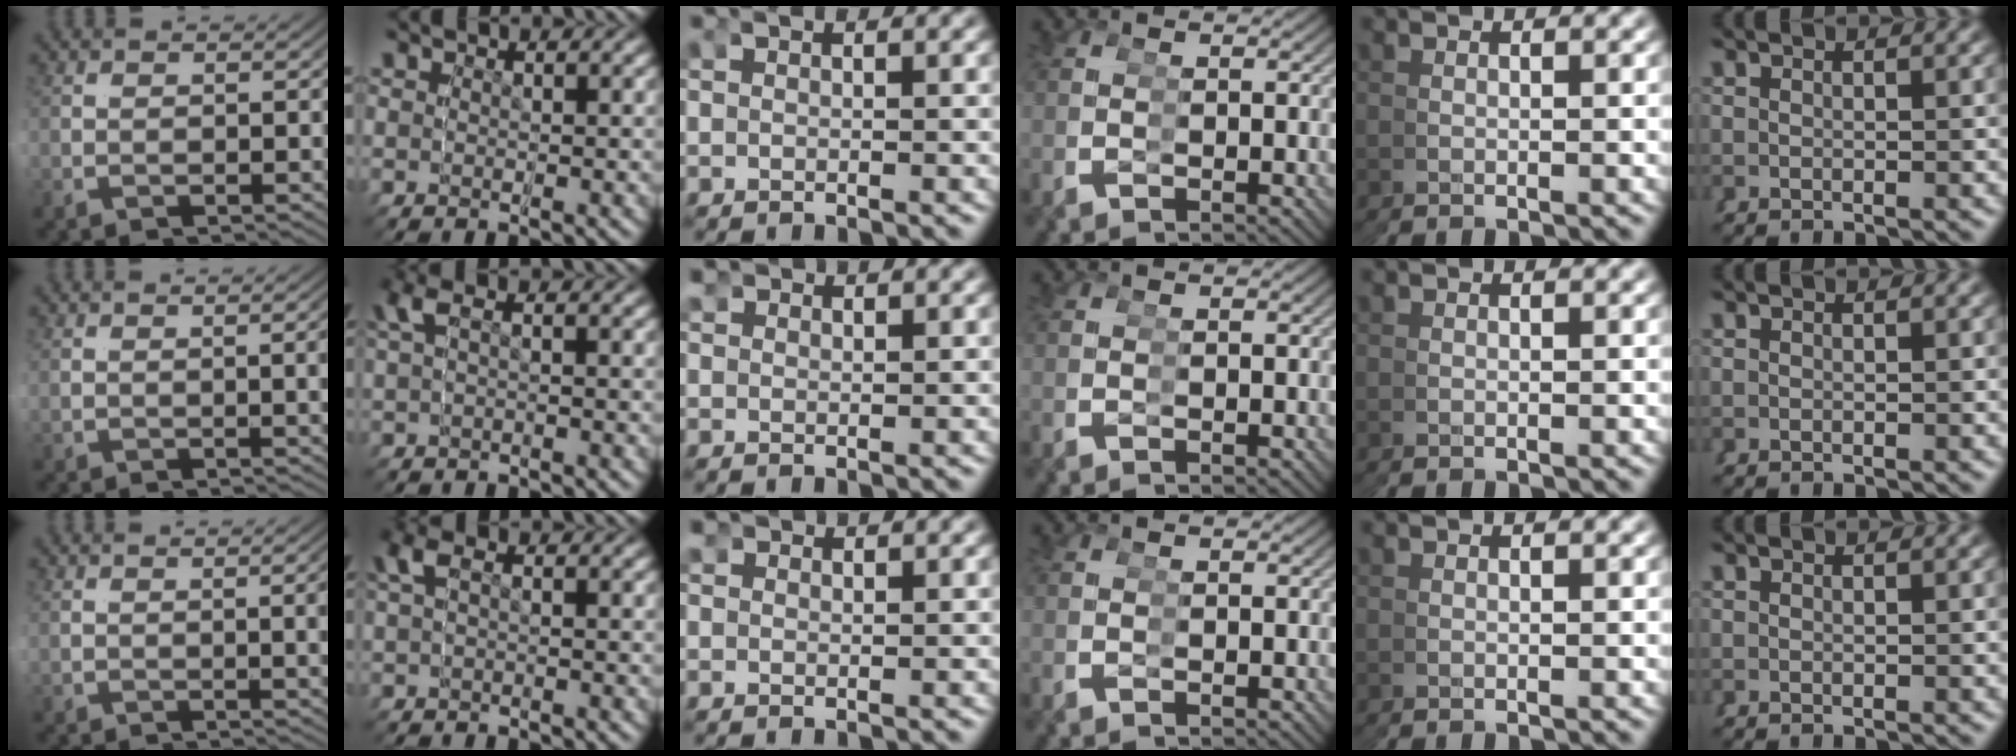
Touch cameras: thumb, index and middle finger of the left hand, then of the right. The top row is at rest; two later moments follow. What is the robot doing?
{"motion": "grasp_and_lifting", "object": "glasses"}